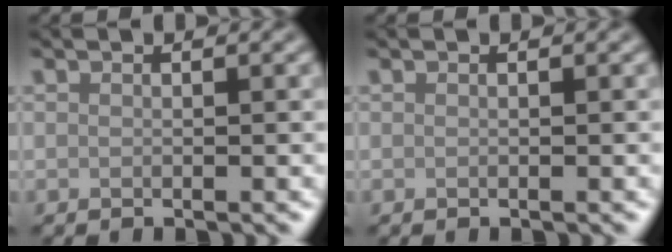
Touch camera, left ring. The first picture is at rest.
{"total": 0.0}